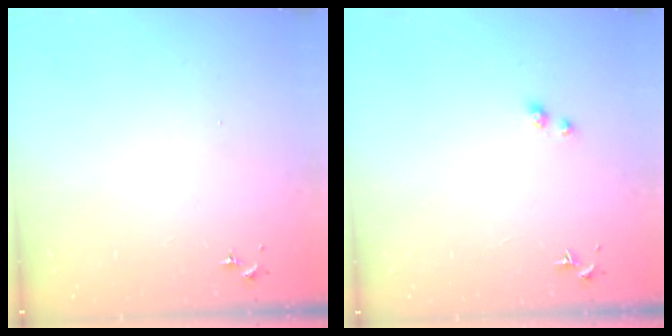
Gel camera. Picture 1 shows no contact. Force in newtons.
{"total": 2.9, "press": 2.9, "slide": 0.2}